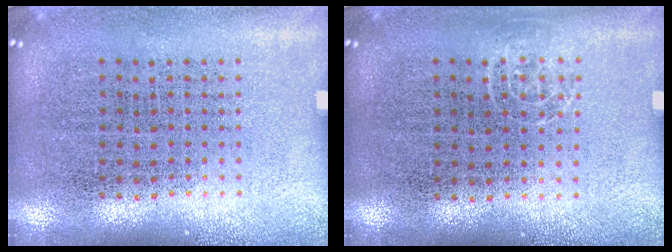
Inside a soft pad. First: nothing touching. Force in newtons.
{"total": 0.6, "press": 0.5, "slide": 0.4}